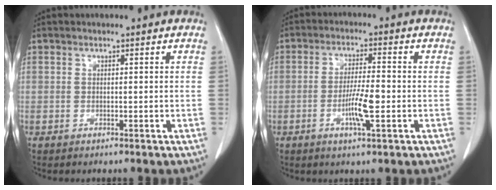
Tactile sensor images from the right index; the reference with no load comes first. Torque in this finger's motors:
{"motor_torque": [0.36, 0.10, 0.14, 0.09]}